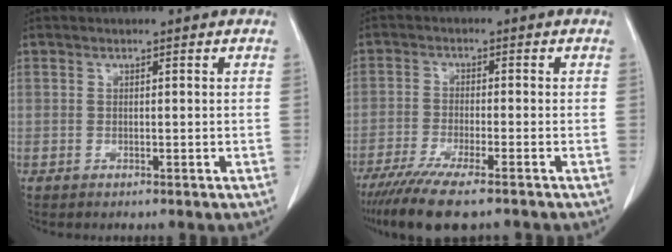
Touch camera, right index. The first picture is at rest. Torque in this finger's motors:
{"motor_torque": [1.16, -0.97, 0.53, 0.15]}